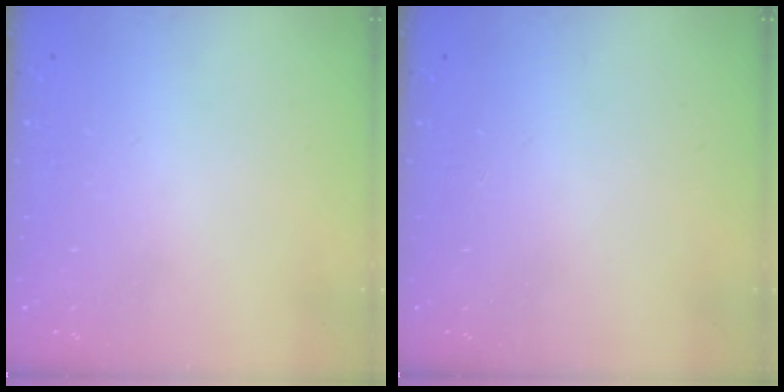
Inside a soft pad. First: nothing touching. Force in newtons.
{"total": 0.0}